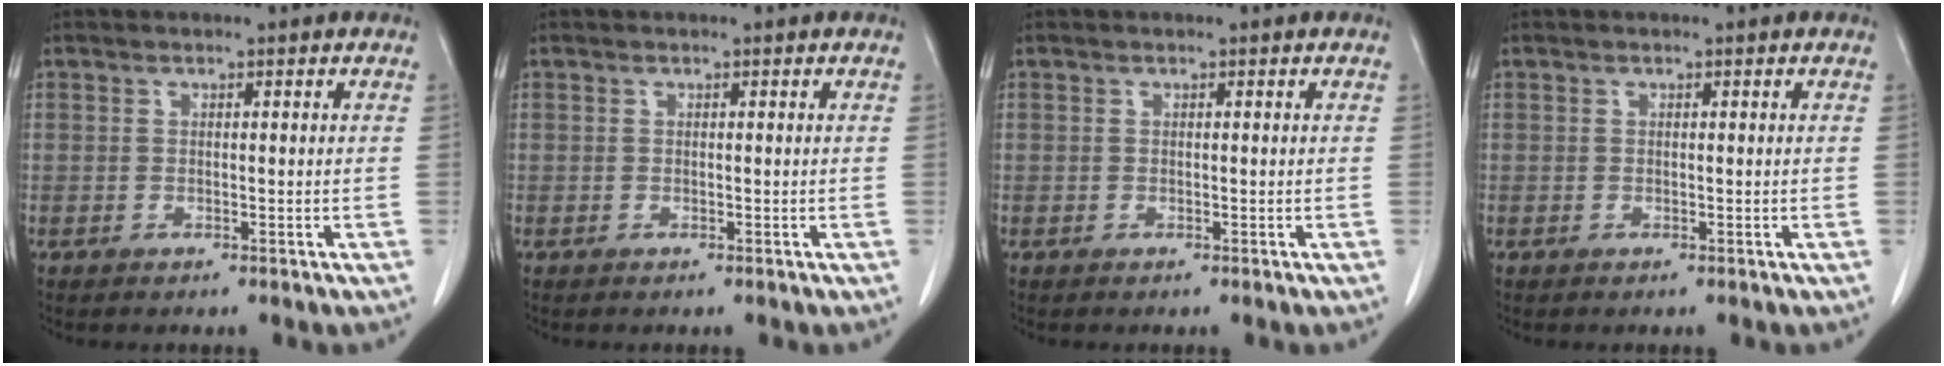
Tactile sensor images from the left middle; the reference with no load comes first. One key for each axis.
{"total": 0.0}
{"total": 0.0}
{"total": 0.0}